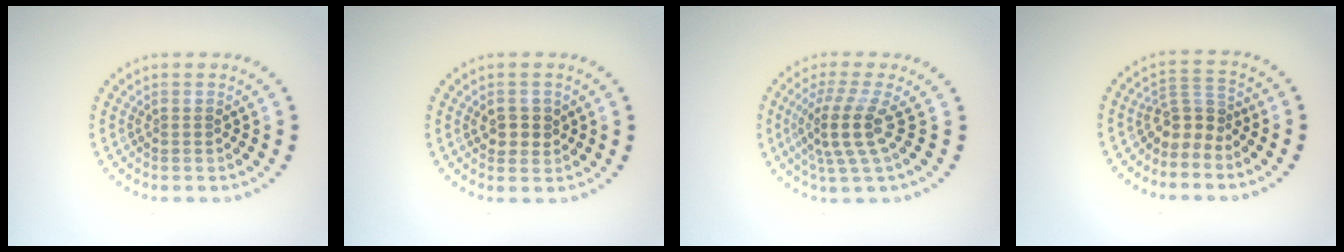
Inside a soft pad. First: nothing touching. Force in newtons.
{"total": 2.0, "press": 2.0, "slide": 0.4}
{"total": 4.0, "press": 2.8, "slide": 2.8}
{"total": 2.7, "press": 2.0, "slide": 1.9}